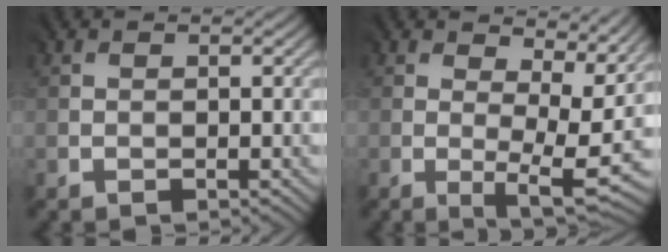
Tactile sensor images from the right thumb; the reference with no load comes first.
{"total": 7.5, "force": [2.3, 2.8, 6.6], "torque": [-0.104, -0.014, 0.041]}